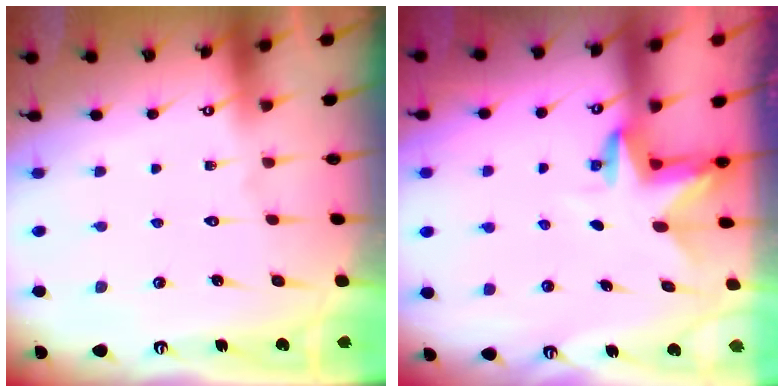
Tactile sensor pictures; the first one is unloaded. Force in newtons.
{"total": 3.3, "press": 3.3, "slide": 0.2}